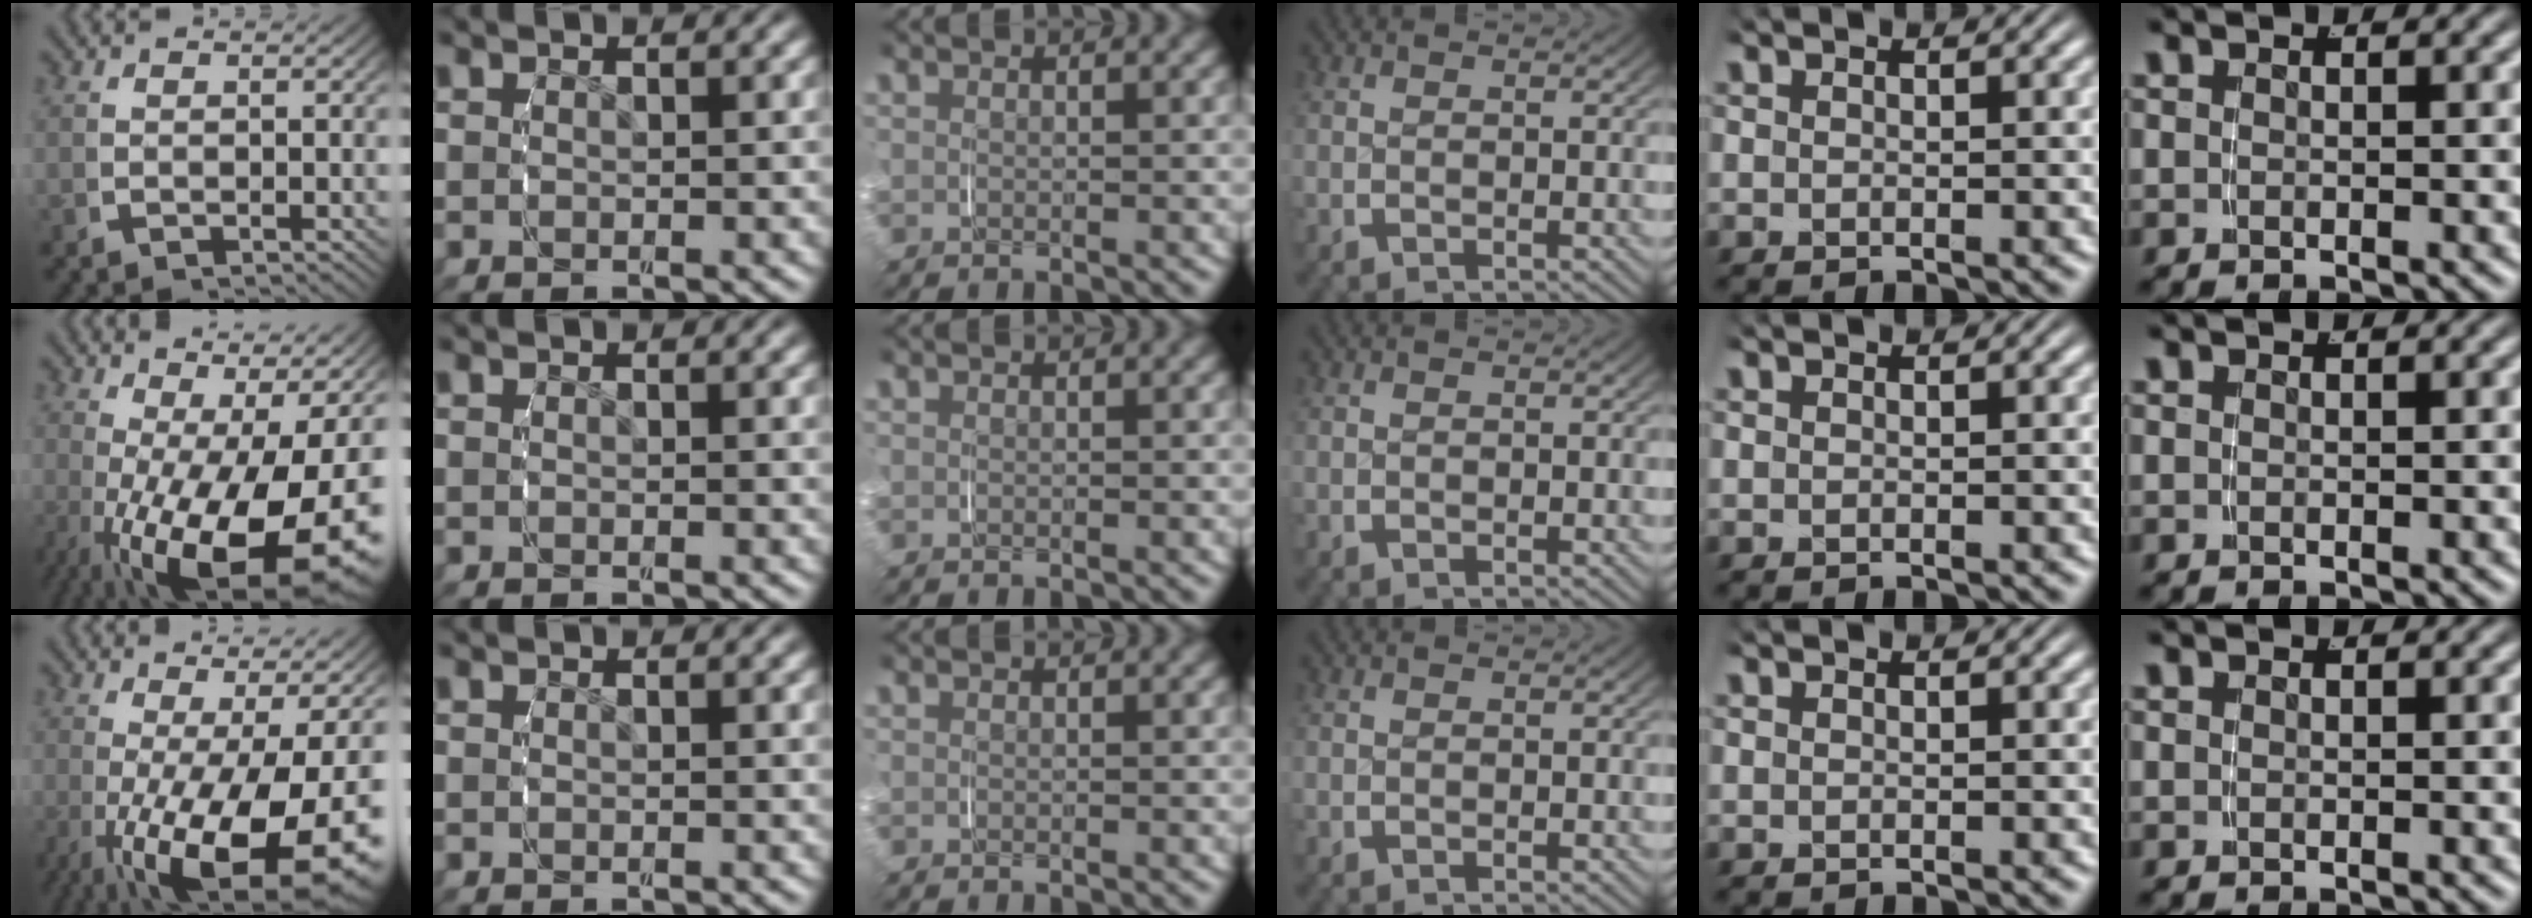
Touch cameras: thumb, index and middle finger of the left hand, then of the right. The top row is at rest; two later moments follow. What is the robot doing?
{"motion": "grasp_and_lifting", "object": "glasses case"}